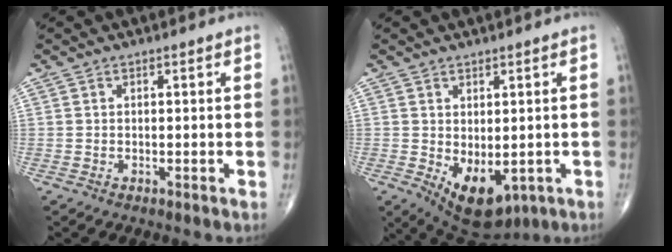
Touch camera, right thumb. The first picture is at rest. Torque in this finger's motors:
{"motor_torque": [-0.31, 1.10, 0.49, 0.38, 0.30]}